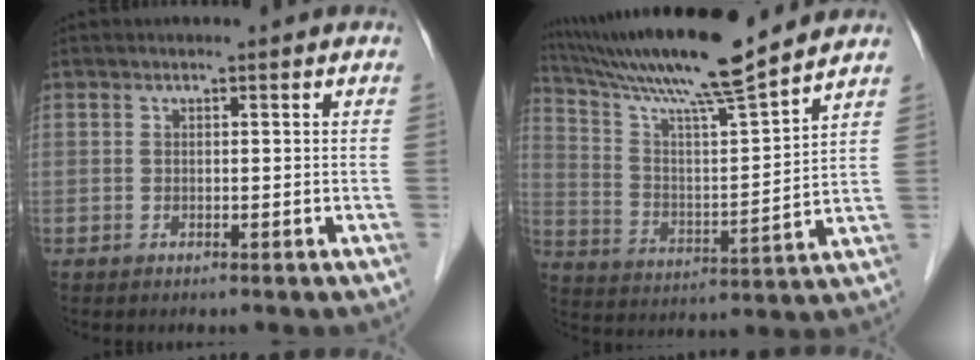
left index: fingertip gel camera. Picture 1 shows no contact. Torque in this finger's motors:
{"motor_torque": [1.03, -1.11, 0.70, 0.21]}